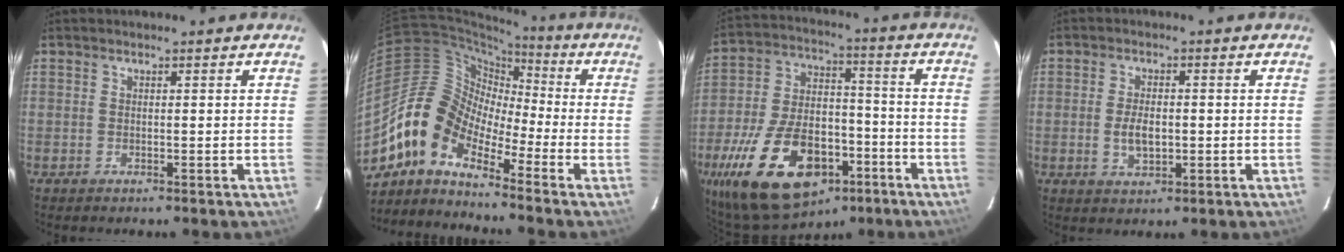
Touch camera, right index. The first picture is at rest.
{"total": 10.6, "force": [-7.2, 5.5, 5.5], "torque": [-0.091, 0.026, -0.161]}
{"total": 24.2, "force": [-12.8, 13.3, 15.7], "torque": [-0.323, -0.003, -0.195]}
{"total": 4.7, "force": [-0.6, 2.6, 3.9], "torque": [-0.076, -0.003, -0.008]}